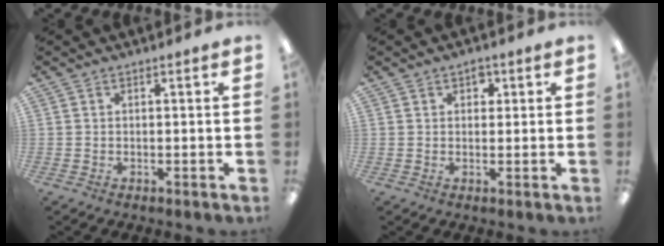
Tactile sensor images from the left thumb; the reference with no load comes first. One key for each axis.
{"total": 2.4, "fx": 1.3, "fy": 1.8, "fz": 1.0, "tx": 0.003, "ty": -0.005, "tz": 0.017}